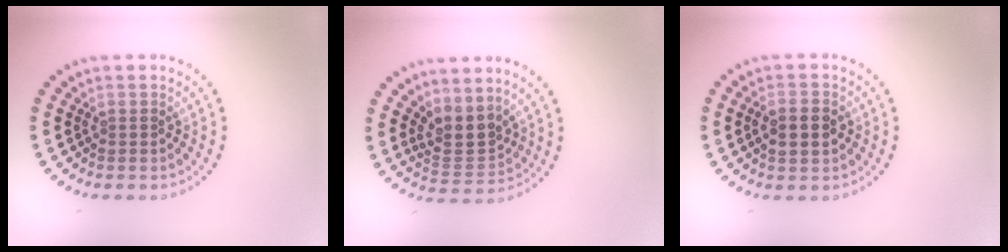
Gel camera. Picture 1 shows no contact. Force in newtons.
{"total": 3.0, "press": 2.5, "slide": 1.7}
{"total": 2.6, "press": 2.6, "slide": 0.1}